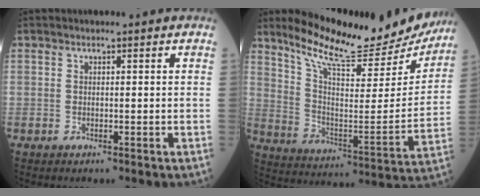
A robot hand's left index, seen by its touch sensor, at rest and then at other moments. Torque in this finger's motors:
{"motor_torque": [0.98, -1.16, 0.36, 0.09]}